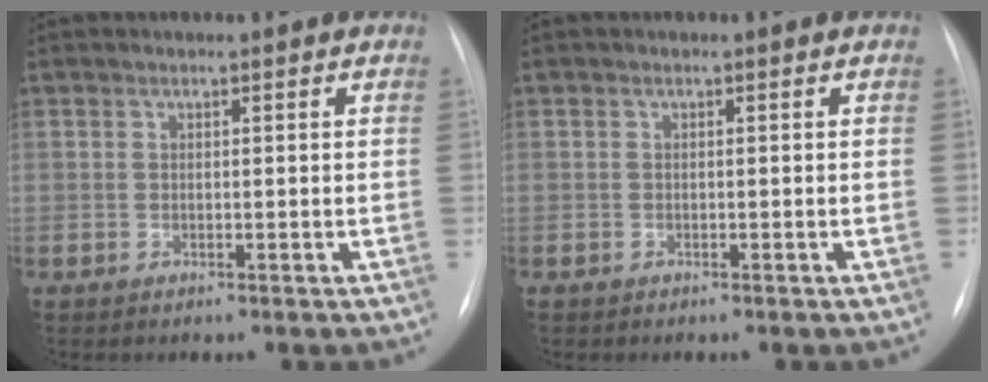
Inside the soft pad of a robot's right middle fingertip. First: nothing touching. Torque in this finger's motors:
{"motor_torque": [0.49, -1.65, -0.26, -0.10]}